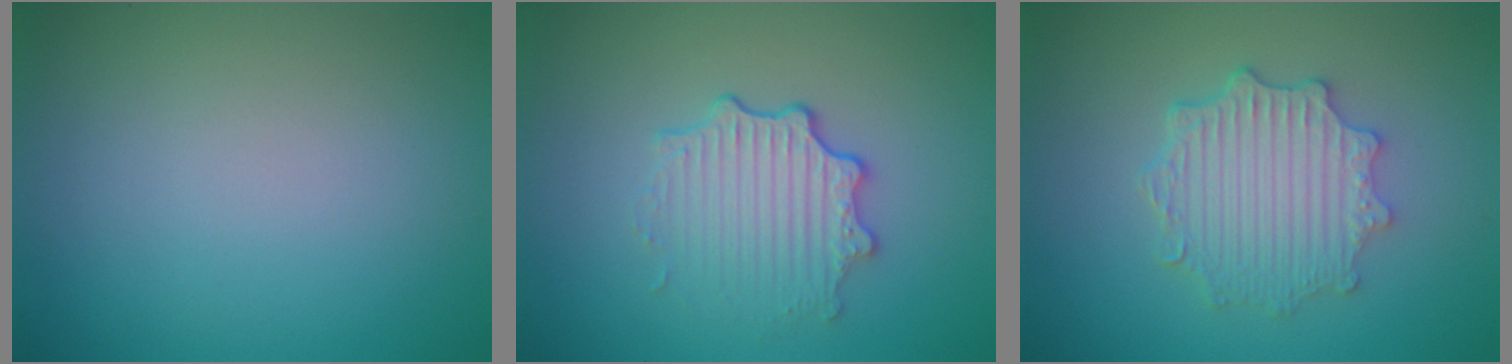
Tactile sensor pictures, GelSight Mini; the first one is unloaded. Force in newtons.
{"total": 3.5, "press": 2.7, "slide": 2.2}
{"total": 4.5, "press": 3.7, "slide": 2.7}